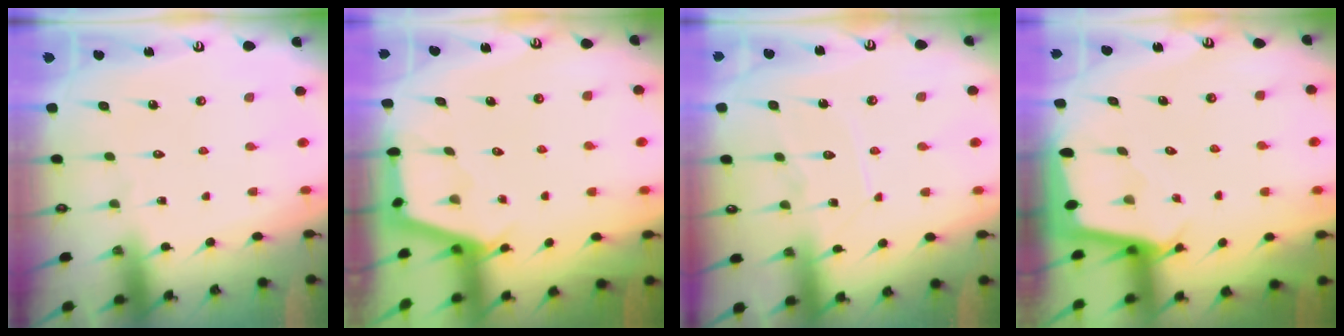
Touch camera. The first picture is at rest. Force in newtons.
{"total": 2.8, "press": 2.8, "slide": 0.3}
{"total": 7.8, "press": 7.7, "slide": 0.6}
{"total": 2.3, "press": 2.3, "slide": 0.1}